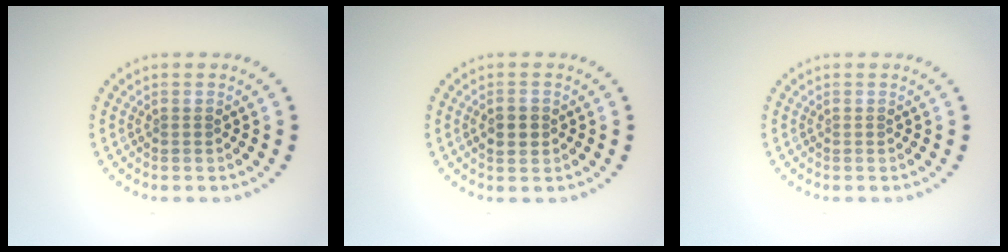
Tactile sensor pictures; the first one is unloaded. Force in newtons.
{"total": 2.4, "press": 2.4, "slide": 0.1}
{"total": 0.0}